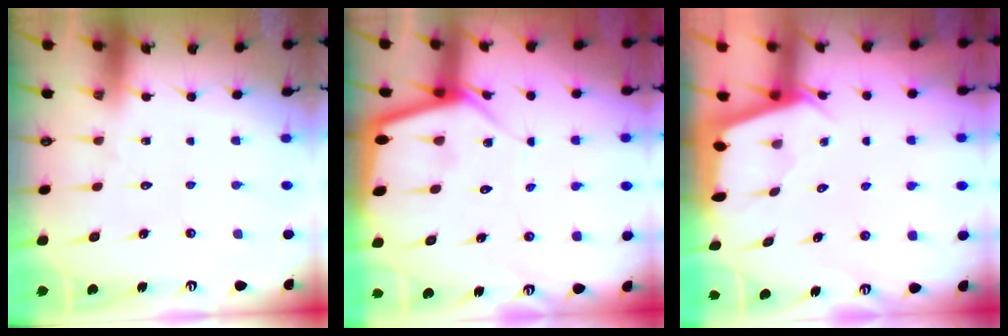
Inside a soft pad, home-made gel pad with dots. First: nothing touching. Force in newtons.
{"total": 8.8, "press": 8.7, "slide": 0.7}
{"total": 2.2, "press": 2.2, "slide": 0.3}